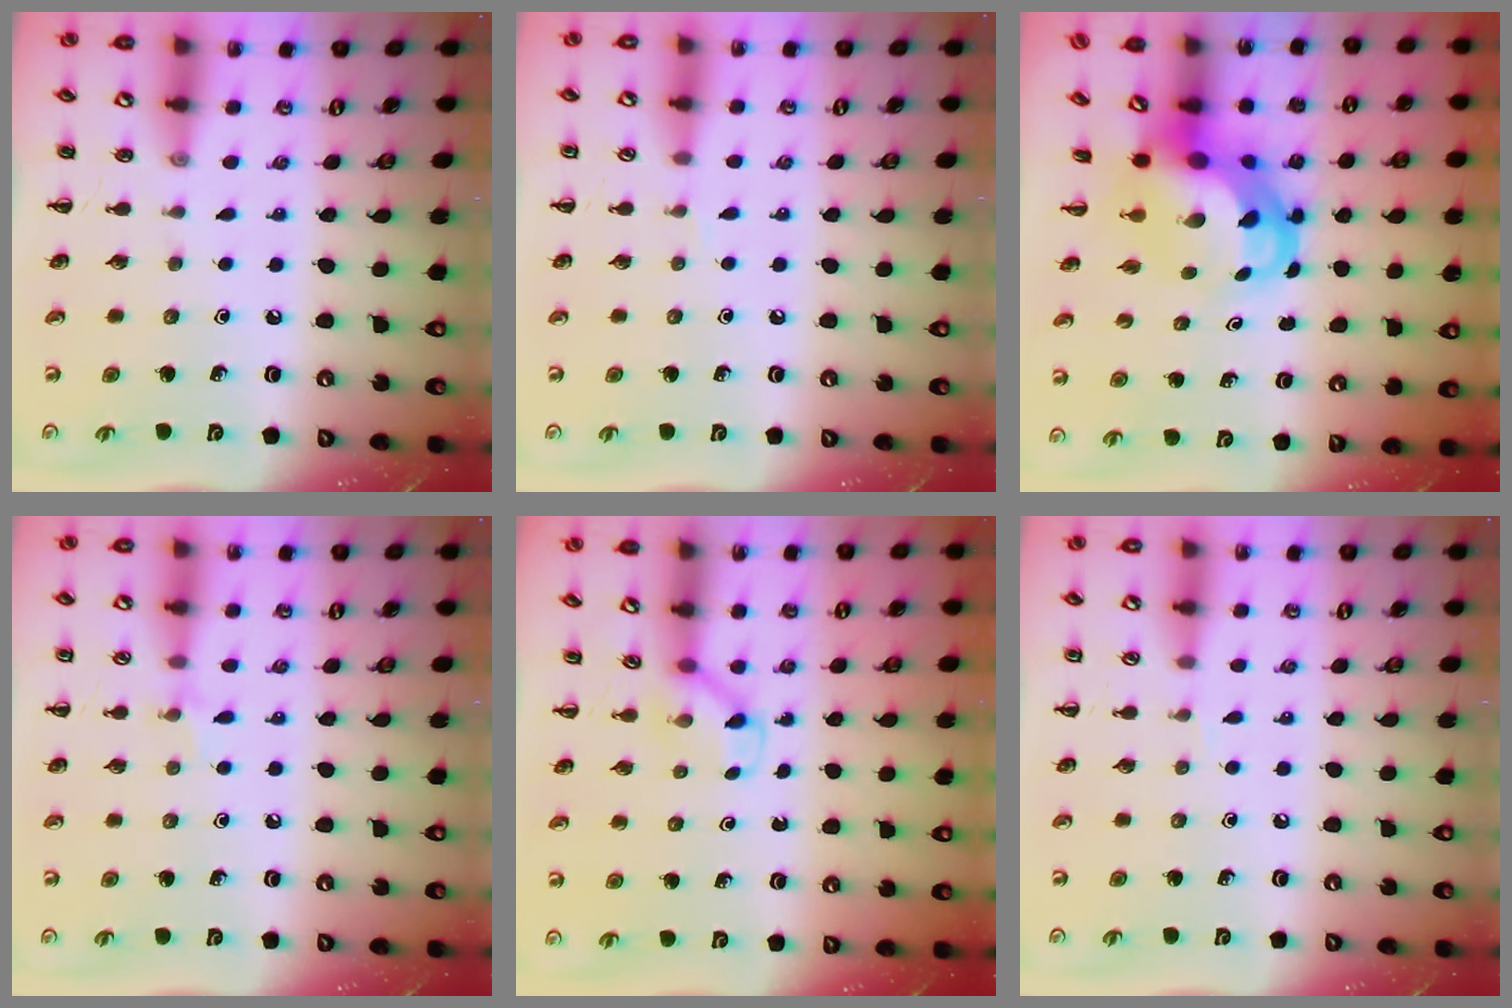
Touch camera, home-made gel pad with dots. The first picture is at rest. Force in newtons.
{"total": 3.0, "press": 2.8, "slide": 1.0}
{"total": 6.4, "press": 6.1, "slide": 1.7}
{"total": 5.1, "press": 4.8, "slide": 1.7}
{"total": 2.6, "press": 2.4, "slide": 0.9}
{"total": 3.0, "press": 2.8, "slide": 1.0}